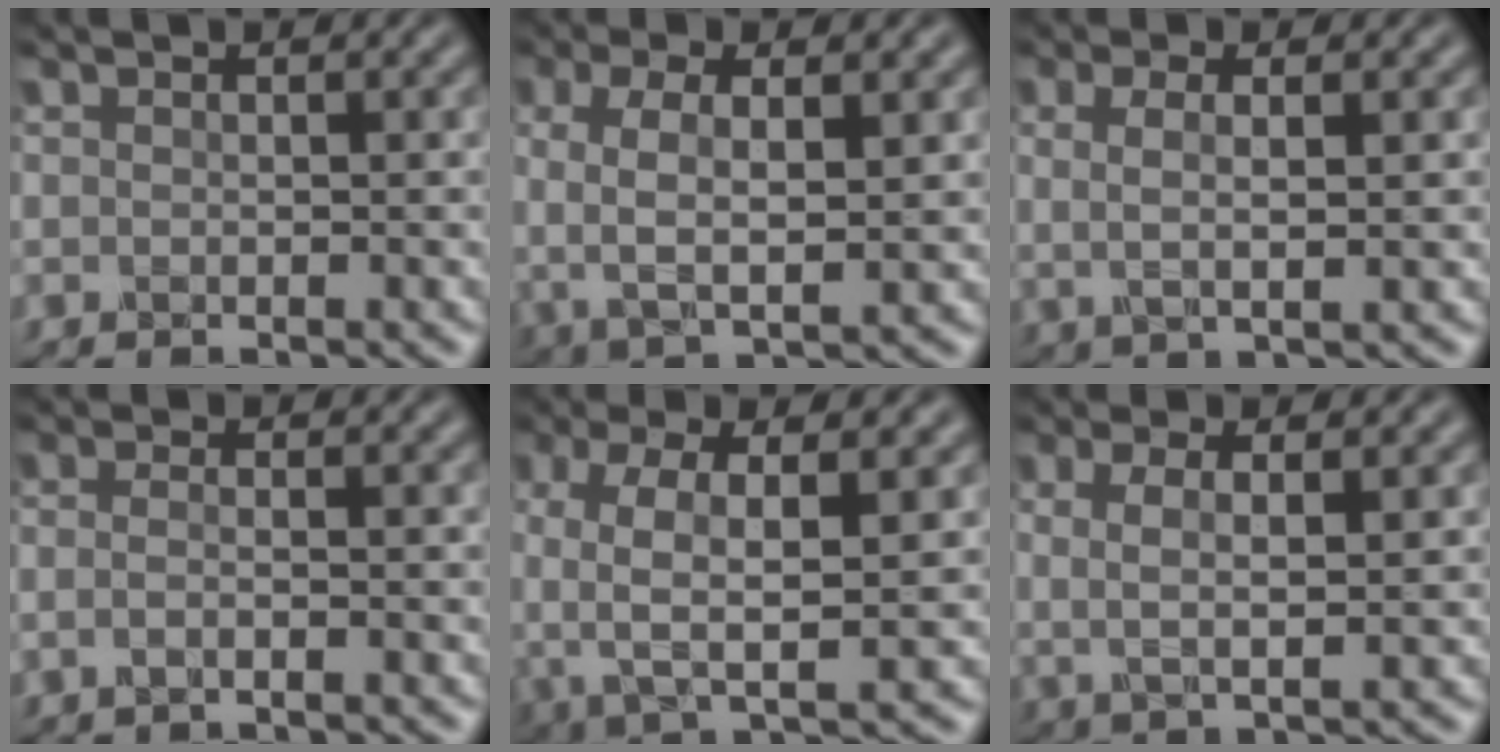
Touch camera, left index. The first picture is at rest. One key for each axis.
{"total": 5.3, "fx": 0.5, "fy": 2.0, "fz": 4.8, "tx": -0.095, "ty": 0.001, "tz": 0.006}
{"total": 3.1, "fx": 0.6, "fy": 0.8, "fz": 2.9, "tx": -0.058, "ty": -0.001, "tz": 0.012}
{"total": 1.8, "fx": -0.5, "fy": 0.8, "fz": 1.6, "tx": -0.022, "ty": -0.002, "tz": -0.021}
{"total": 6.3, "fx": 0.0, "fy": 2.4, "fz": 5.9, "tx": -0.128, "ty": -0.001, "tz": -0.007}
{"total": 3.6, "fx": 0.8, "fy": 1.0, "fz": 3.3, "tx": -0.069, "ty": -0.002, "tz": 0.016}